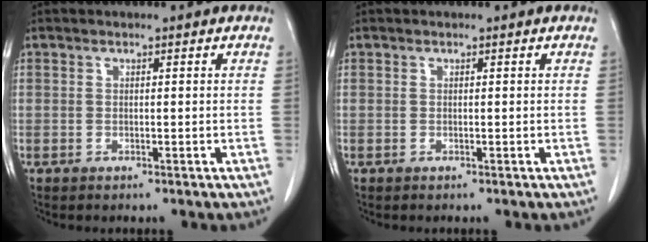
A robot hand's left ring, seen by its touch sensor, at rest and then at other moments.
{"total": 0.0}